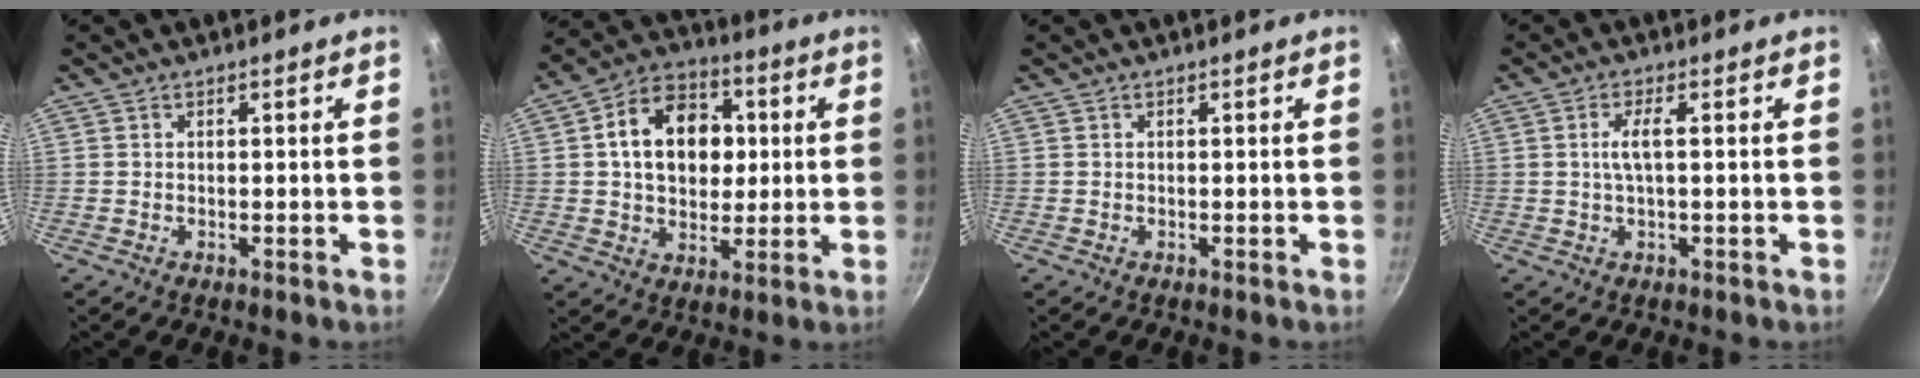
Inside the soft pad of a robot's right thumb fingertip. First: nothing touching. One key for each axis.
{"total": 15.7, "fx": 2.4, "fy": 11.6, "fz": 10.2, "tx": -0.127, "ty": 0.018, "tz": 0.030}
{"total": 0.0}
{"total": 3.4, "fx": 0.2, "fy": 0.7, "fz": 3.3, "tx": -0.075, "ty": 0.007, "tz": 0.005}